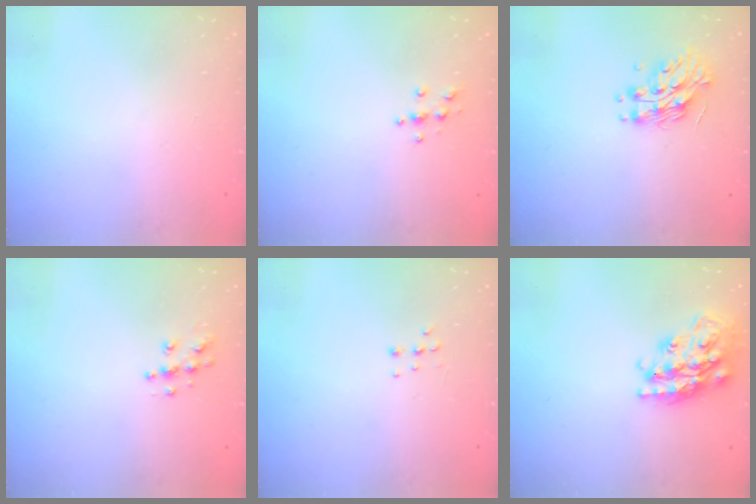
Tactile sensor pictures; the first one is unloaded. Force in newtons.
{"total": 3.8, "press": 3.8, "slide": 0.4}
{"total": 11.6, "press": 11.6, "slide": 0.0}
{"total": 7.6, "press": 7.6, "slide": 0.4}
{"total": 5.7, "press": 5.6, "slide": 1.0}
{"total": 22.6, "press": 22.5, "slide": 1.7}